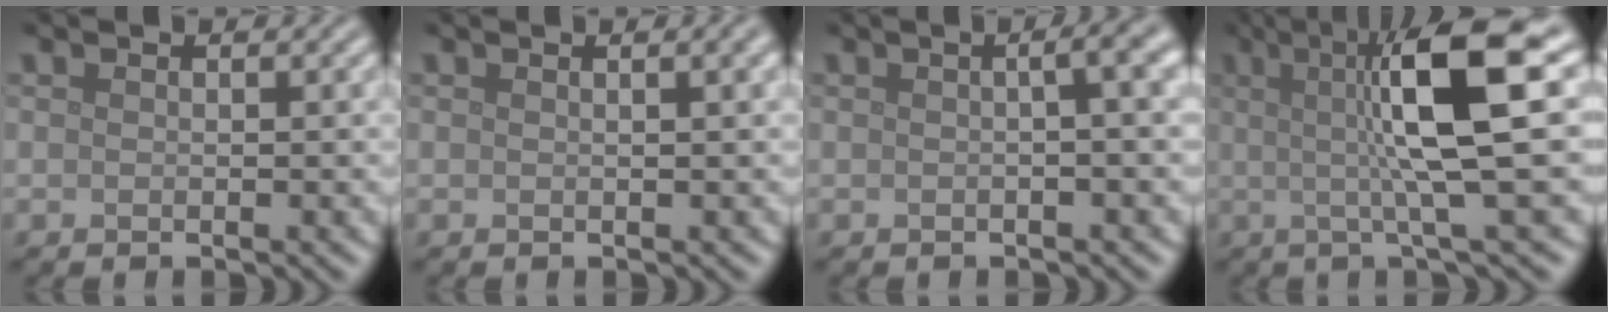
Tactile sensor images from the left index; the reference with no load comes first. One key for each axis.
{"total": 2.5, "fx": 0.8, "fy": 1.0, "fz": 2.2, "tx": -0.016, "ty": 0.006, "tz": 0.003}
{"total": 4.6, "fx": 0.7, "fy": 1.7, "fz": 4.2, "tx": -0.032, "ty": 0.024, "tz": -0.004}
{"total": 10.0, "fx": 1.5, "fy": 1.9, "fz": 9.7, "tx": -0.129, "ty": 0.005, "tz": 0.022}